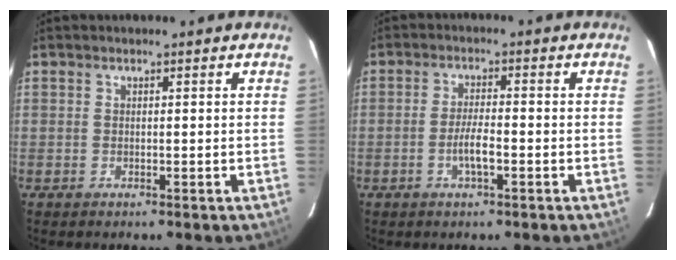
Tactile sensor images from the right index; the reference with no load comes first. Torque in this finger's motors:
{"motor_torque": [1.13, -0.33, 0.56, 0.13]}